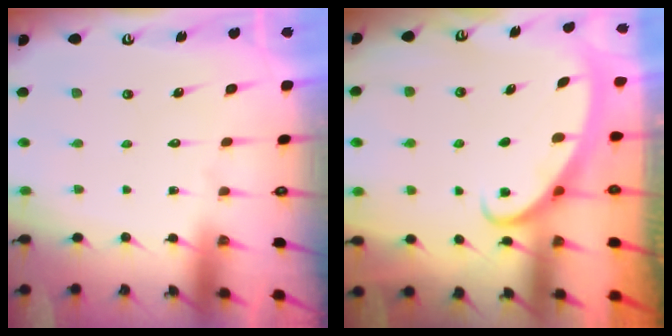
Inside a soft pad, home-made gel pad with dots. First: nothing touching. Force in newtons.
{"total": 2.6, "press": 2.5, "slide": 0.4}